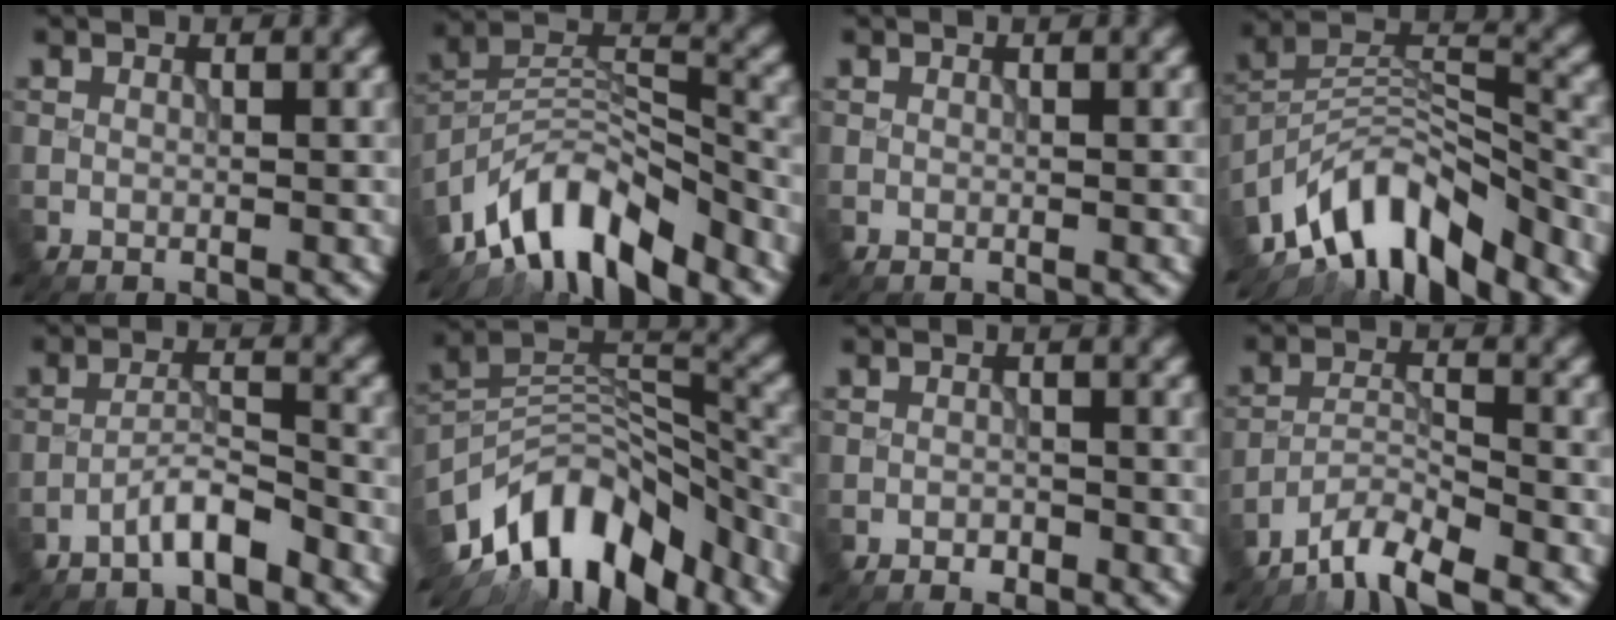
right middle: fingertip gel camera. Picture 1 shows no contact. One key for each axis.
{"total": 10.1, "fx": -7.7, "fy": 3.5, "fz": 5.5, "tx": -0.086, "ty": 0.003, "tz": -0.155}
{"total": 0.0}
{"total": 10.9, "fx": -8.0, "fy": 4.1, "fz": 6.1, "tx": -0.099, "ty": 0.008, "tz": -0.159}
{"total": 3.1, "fx": -2.5, "fy": 0.4, "fz": 1.8, "tx": -0.030, "ty": 0.012, "tz": -0.051}
{"total": 12.4, "fx": -8.7, "fy": 5.6, "fz": 6.9, "tx": -0.115, "ty": 0.021, "tz": -0.162}
{"total": 1.1, "fx": -0.8, "fy": 0.5, "fz": 0.5, "tx": -0.007, "ty": 0.000, "tz": -0.014}
{"total": 4.8, "fx": -4.2, "fy": 0.7, "fz": 2.4, "tx": -0.041, "ty": -0.002, "tz": -0.084}